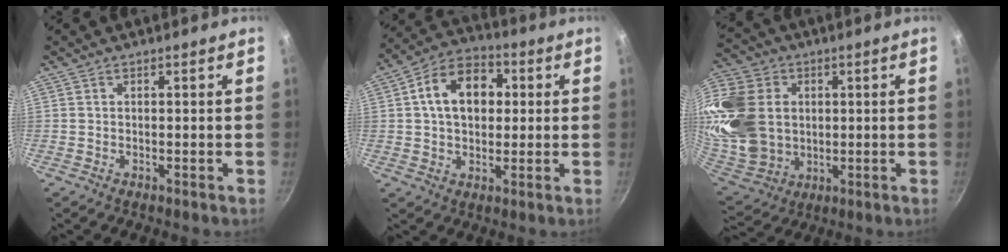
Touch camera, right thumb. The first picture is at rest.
{"total": 13.1, "force": [2.2, 9.3, 9.0], "torque": [-0.111, 0.022, 0.021]}
{"total": 24.6, "force": [4.0, 19.4, 14.7], "torque": [-0.315, -0.001, 0.087]}